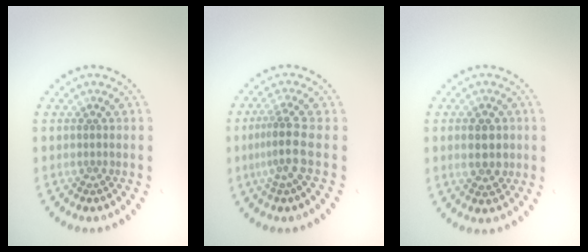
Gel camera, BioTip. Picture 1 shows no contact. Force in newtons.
{"total": 2.8, "press": 1.9, "slide": 2.1}
{"total": 2.9, "press": 2.9, "slide": 0.2}